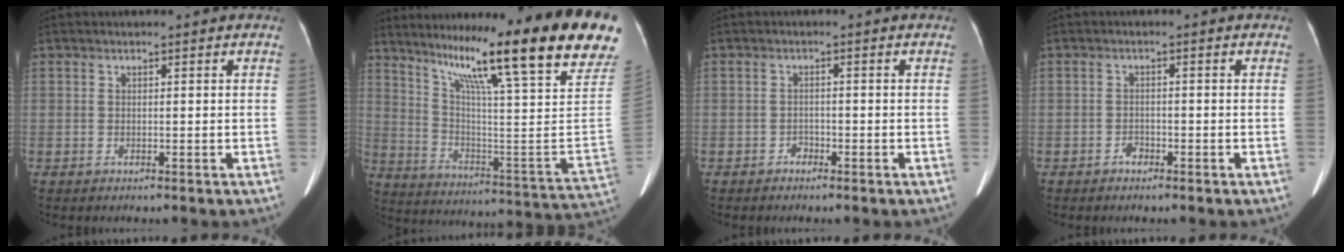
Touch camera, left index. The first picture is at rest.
{"total": 28.7, "force": [19.5, 0.2, 21.0], "torque": [-0.292, -0.042, 0.280]}
{"total": 1.1, "force": [-0.9, 0.7, 0.1], "torque": [0.001, 0.004, -0.018]}
{"total": 1.3, "force": [-1.0, 0.7, 0.4], "torque": [-0.006, 0.003, -0.016]}